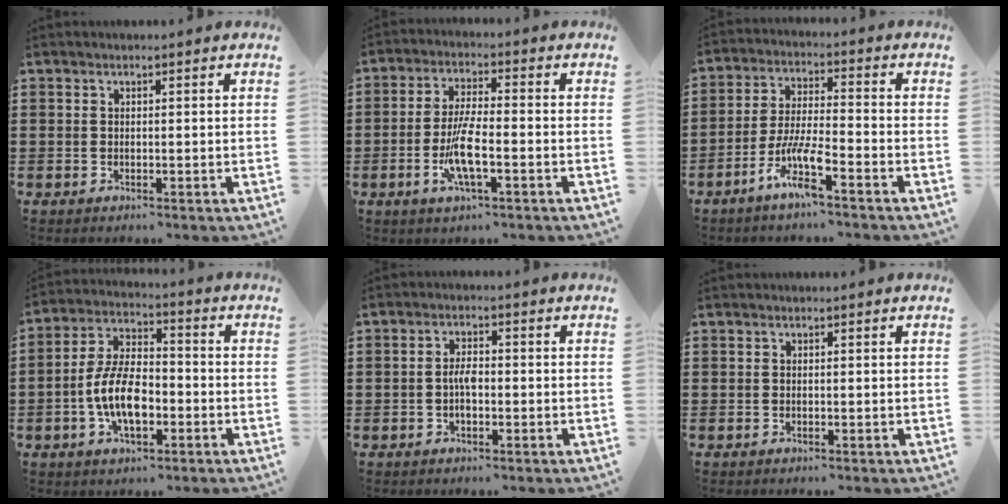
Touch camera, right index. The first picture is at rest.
{"total": 7.0, "force": [-2.3, 1.6, 6.4], "torque": [-0.139, -0.012, -0.047]}
{"total": 7.9, "force": [-5.1, 1.1, 6.0], "torque": [-0.136, -0.009, -0.100]}
{"total": 9.1, "force": [-2.6, 4.3, 7.6], "torque": [-0.170, -0.002, -0.052]}
{"total": 3.0, "force": [-0.6, 1.2, 2.6], "torque": [-0.050, 0.001, -0.010]}
{"total": 0.0}